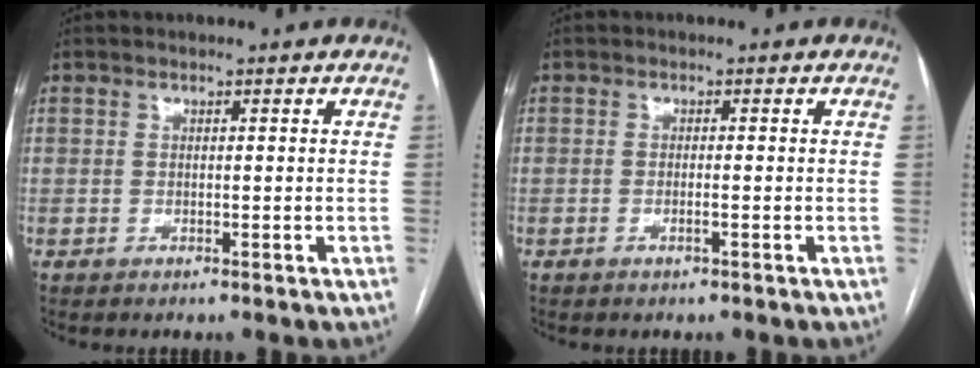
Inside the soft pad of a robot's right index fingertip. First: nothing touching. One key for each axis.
{"total": 1.0, "fx": -0.5, "fy": 0.0, "fz": 0.9, "tx": -0.020, "ty": -0.001, "tz": -0.008}